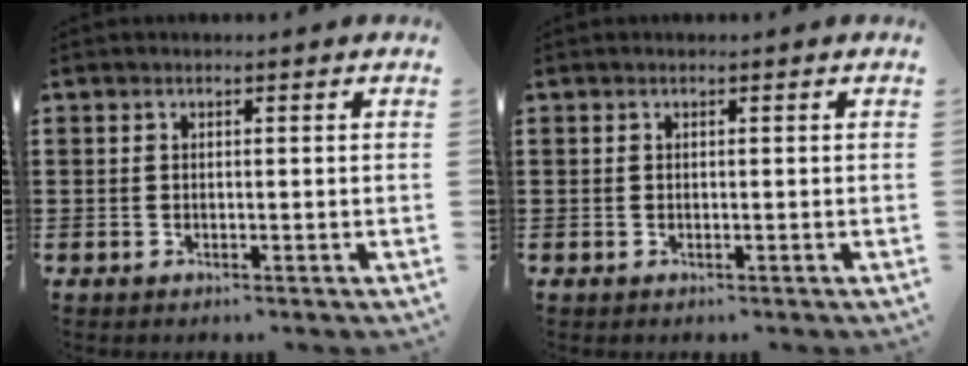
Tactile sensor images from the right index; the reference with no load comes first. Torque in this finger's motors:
{"motor_torque": [-0.21, 0.22, 0.00, 0.00]}